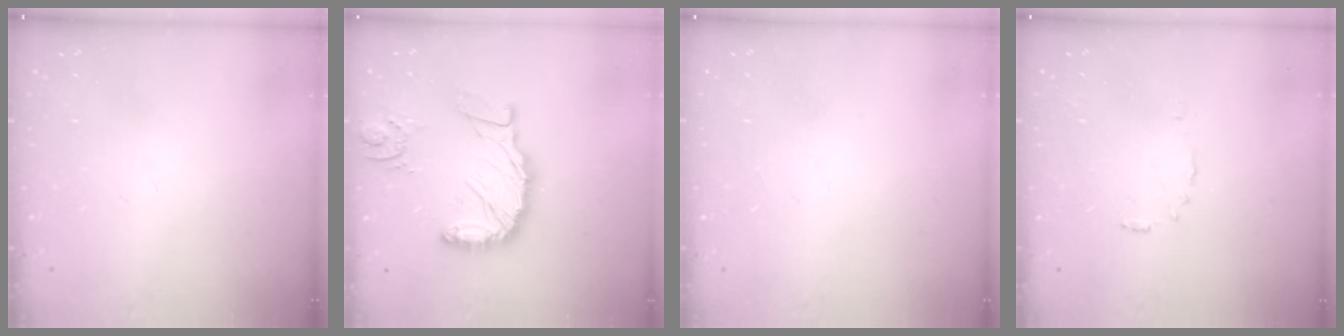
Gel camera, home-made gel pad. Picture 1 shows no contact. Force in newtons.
{"total": 15.8, "press": 15.7, "slide": 2.1}
{"total": 0.0}
{"total": 3.8, "press": 3.8, "slide": 0.4}